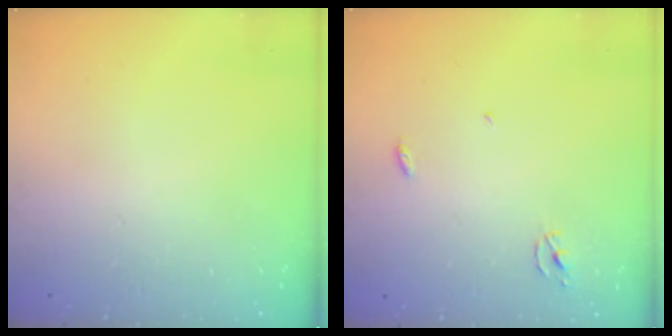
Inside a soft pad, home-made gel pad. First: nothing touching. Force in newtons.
{"total": 2.5, "press": 2.5, "slide": 0.1}